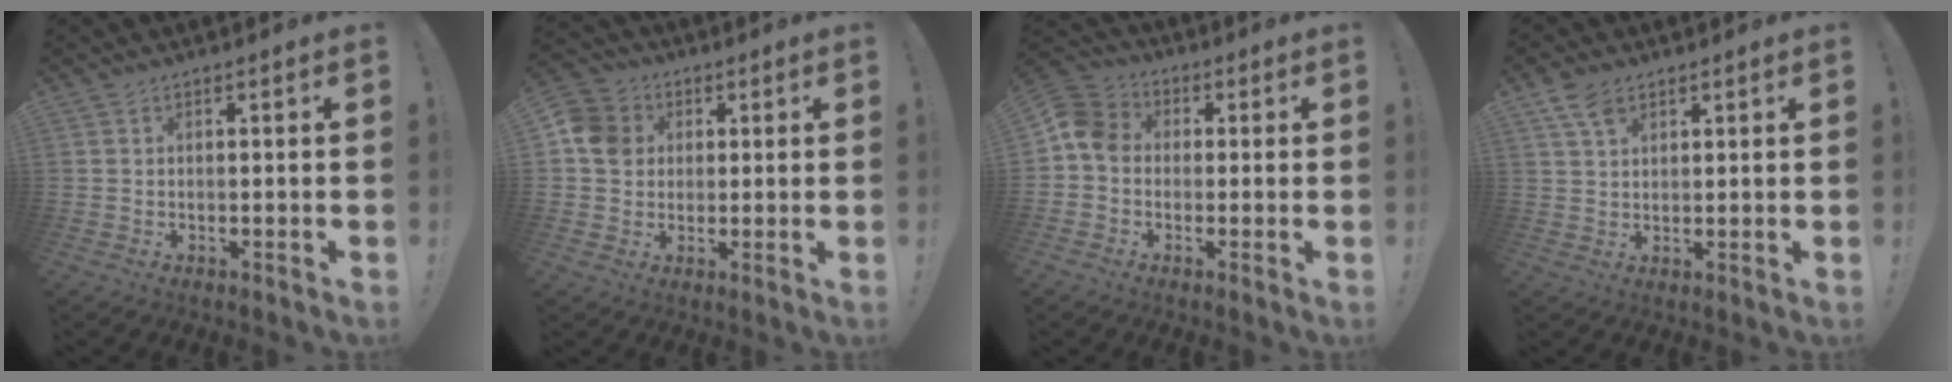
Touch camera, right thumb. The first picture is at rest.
{"total": 8.8, "force": [1.5, 7.9, 3.4], "torque": [-0.046, 0.007, 0.033]}
{"total": 7.9, "force": [-0.5, 6.5, 4.5], "torque": [-0.084, 0.023, -0.003]}
{"total": 5.5, "force": [3.4, 3.3, 2.9], "torque": [-0.055, -0.010, 0.066]}